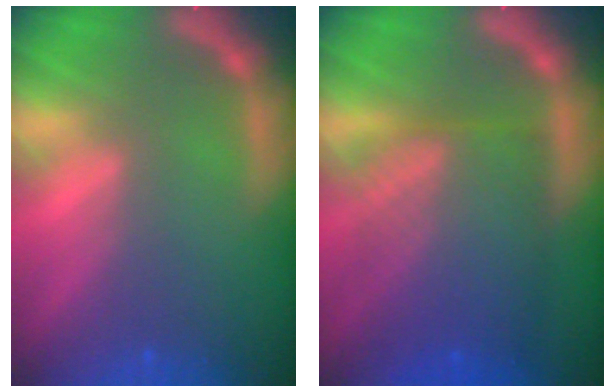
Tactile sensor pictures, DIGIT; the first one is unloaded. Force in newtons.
{"total": 9.5}